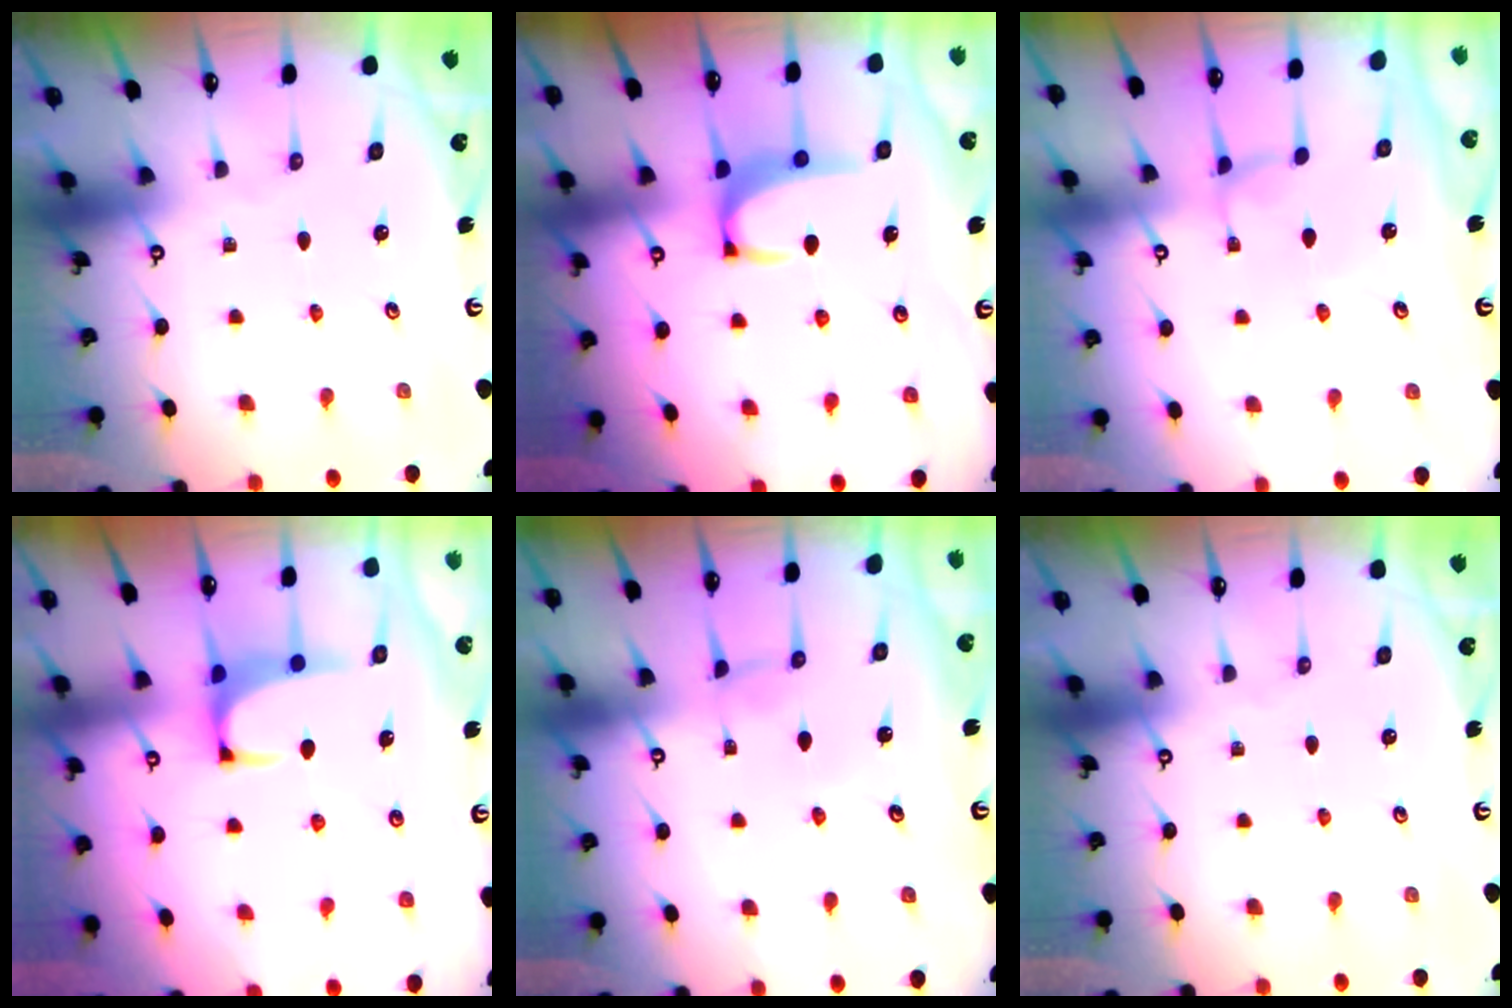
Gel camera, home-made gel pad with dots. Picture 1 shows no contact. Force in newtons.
{"total": 3.3, "press": 3.3, "slide": 0.6}
{"total": 0.7, "press": 0.5, "slide": 0.5}
{"total": 1.3, "press": 1.0, "slide": 0.7}
{"total": 0.8, "press": 0.7, "slide": 0.5}
{"total": 0.0}